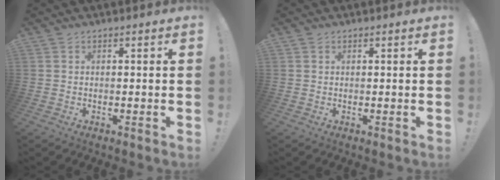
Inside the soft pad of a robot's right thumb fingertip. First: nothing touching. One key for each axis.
{"total": 0.5, "fx": 0.4, "fy": 0.3, "fz": 0.0, "tx": 0.008, "ty": -0.003, "tz": 0.007}